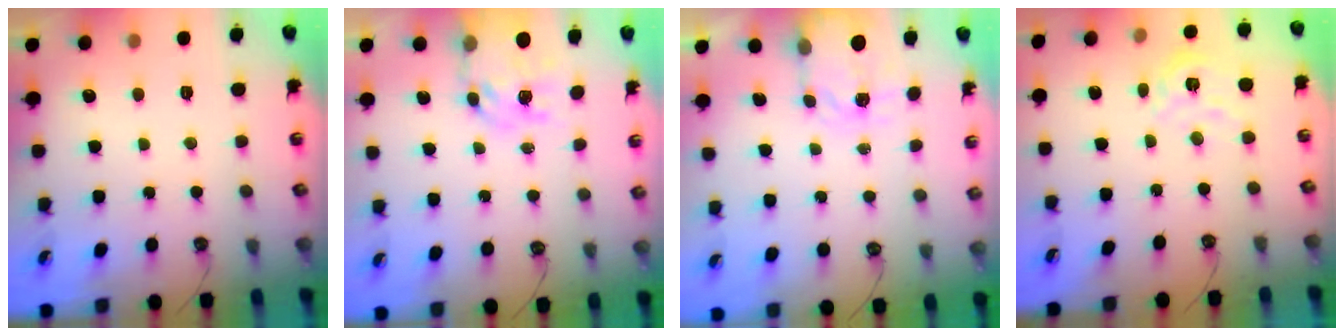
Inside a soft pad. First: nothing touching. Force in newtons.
{"total": 11.2, "press": 11.2, "slide": 1.1}
{"total": 3.8, "press": 3.8, "slide": 0.5}
{"total": 9.9, "press": 9.9, "slide": 0.8}